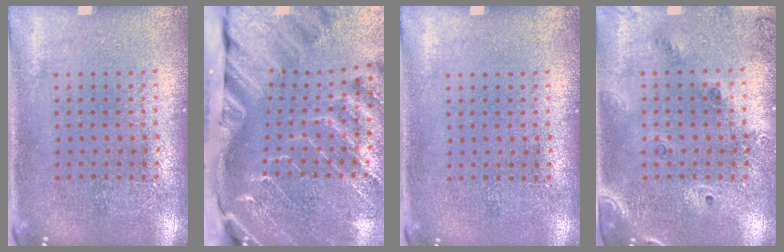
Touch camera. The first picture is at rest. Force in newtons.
{"total": 4.3, "press": 3.2, "slide": 2.8}
{"total": 0.0}
{"total": 1.6, "press": 1.4, "slide": 0.8}